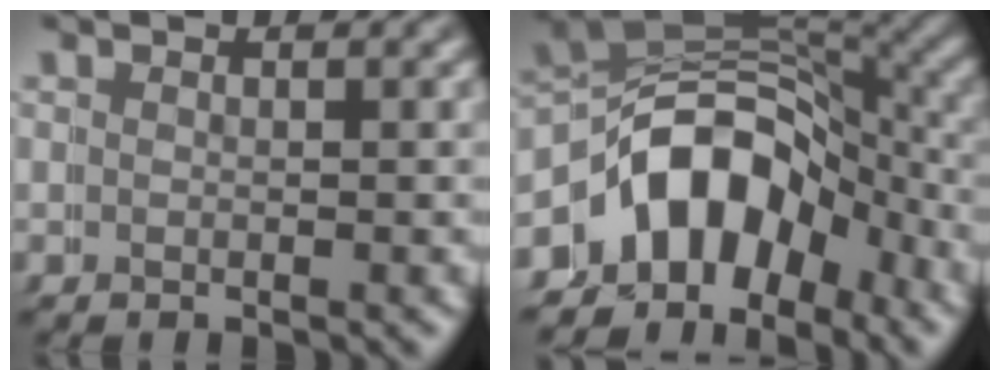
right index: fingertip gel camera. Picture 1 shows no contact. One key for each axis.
{"total": 11.9, "fx": -2.4, "fy": 9.5, "fz": 6.7, "tx": -0.135, "ty": -0.029, "tz": -0.042}